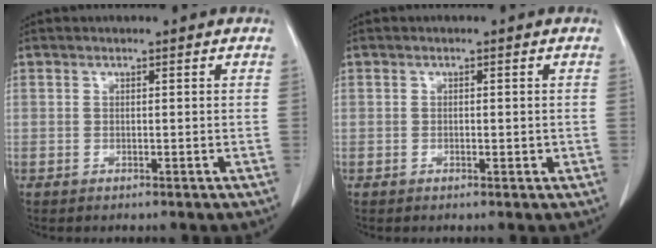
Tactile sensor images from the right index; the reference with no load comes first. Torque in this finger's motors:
{"motor_torque": [-0.04, 0.02, -0.01, -0.01]}